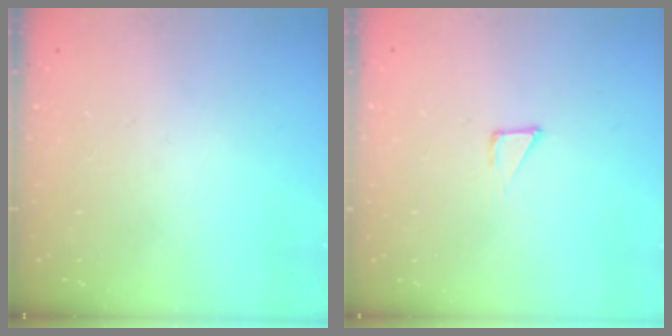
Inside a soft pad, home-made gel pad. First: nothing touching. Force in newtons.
{"total": 2.7, "press": 2.7, "slide": 0.3}